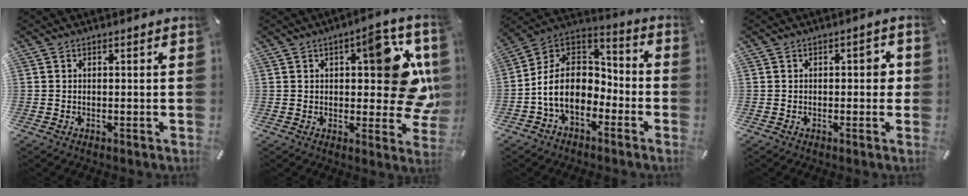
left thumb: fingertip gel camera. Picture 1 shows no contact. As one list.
[{"total": 18.0, "force": [4.1, 7.8, 15.7], "torque": [-0.178, -0.021, 0.063]}, {"total": 13.2, "force": [-4.6, 9.7, 7.7], "torque": [-0.185, 0.015, -0.089]}, {"total": 2.9, "force": [-0.1, 1.7, 2.4], "torque": [-0.029, 0.006, -0.008]}]